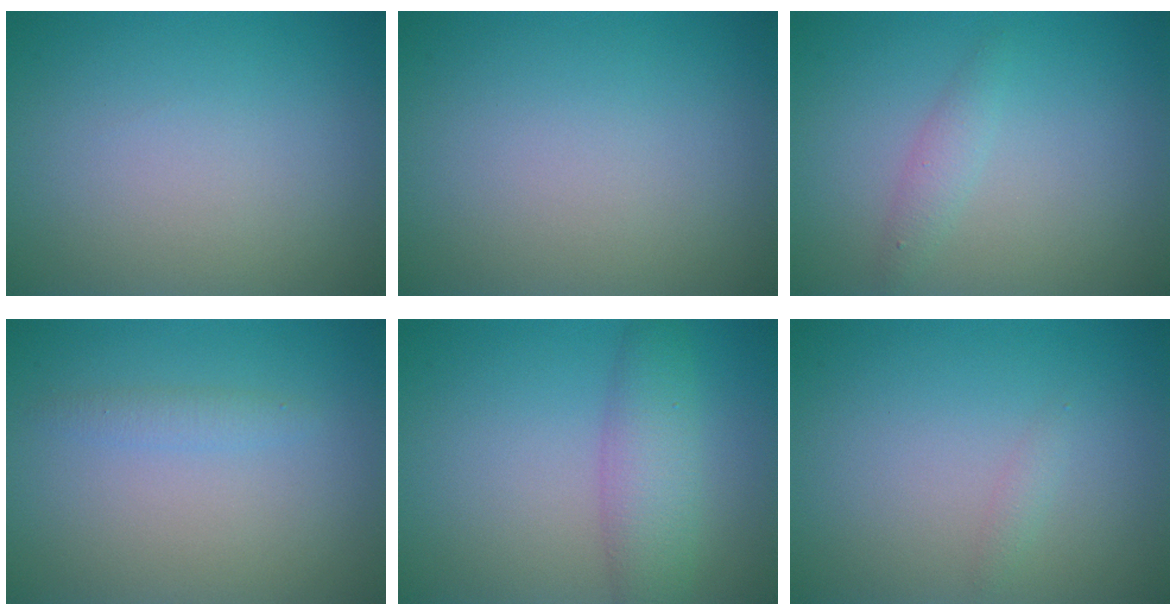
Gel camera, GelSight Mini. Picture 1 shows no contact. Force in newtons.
{"total": 0.0}
{"total": 1.4, "press": 1.4, "slide": 0.0}
{"total": 1.1, "press": 1.1, "slide": 0.0}
{"total": 4.0, "press": 4.0, "slide": 0.0}
{"total": 0.7, "press": 0.7, "slide": 0.0}